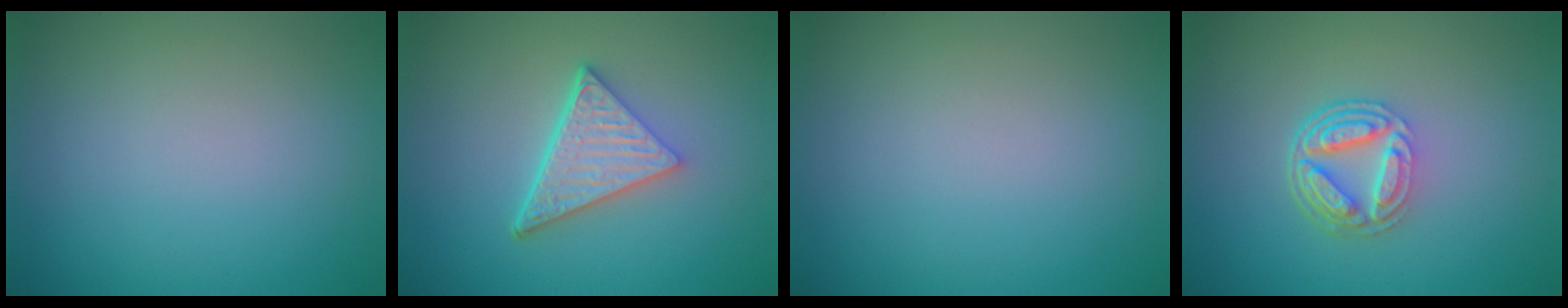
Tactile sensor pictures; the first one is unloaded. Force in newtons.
{"total": 5.1, "press": 3.6, "slide": 3.7}
{"total": 0.0}
{"total": 4.4, "press": 3.3, "slide": 2.9}